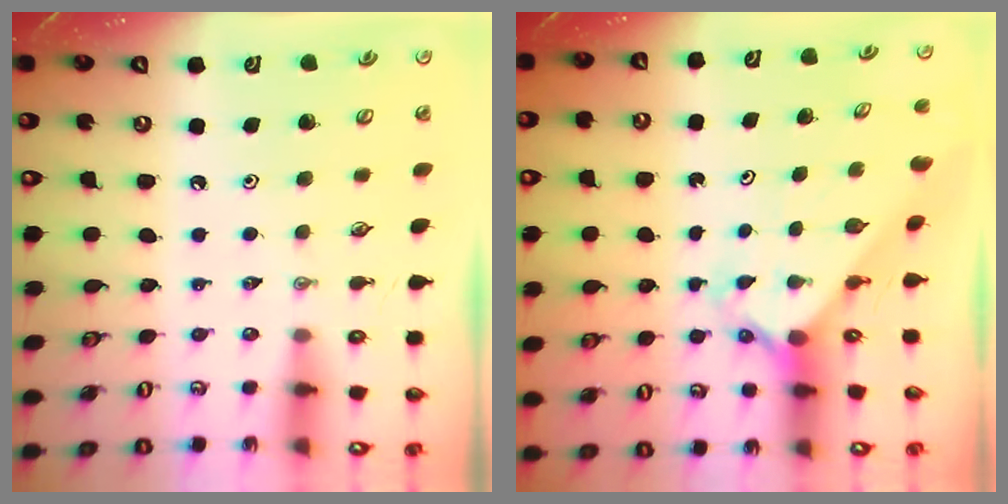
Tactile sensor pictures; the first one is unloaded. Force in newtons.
{"total": 2.5, "press": 2.5, "slide": 0.3}